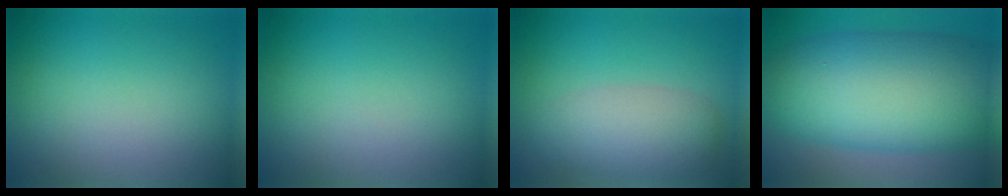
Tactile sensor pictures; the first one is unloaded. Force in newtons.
{"total": 0.0}
{"total": 4.6, "press": 4.6, "slide": 0.1}
{"total": 14.2, "press": 14.2, "slide": 0.1}